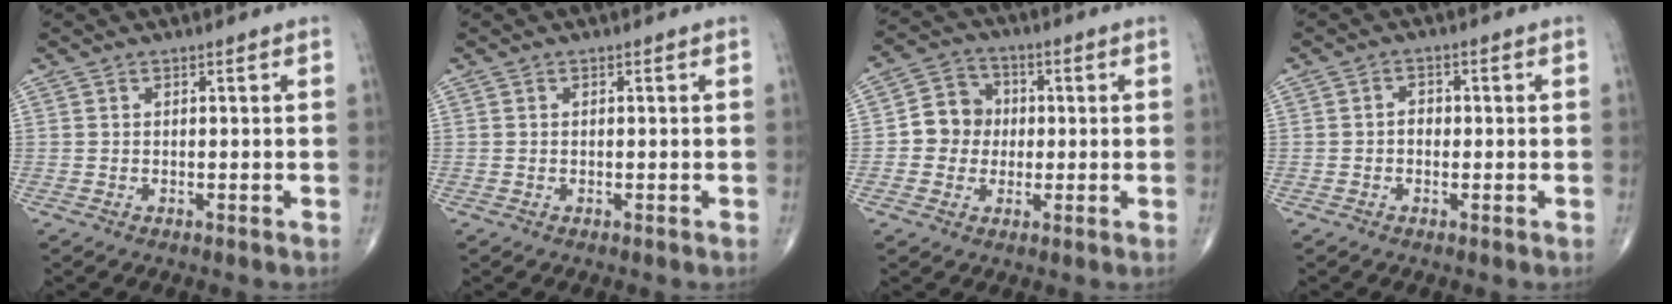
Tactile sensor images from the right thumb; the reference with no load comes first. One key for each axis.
{"total": 0.0}
{"total": 7.6, "fx": -0.2, "fy": 7.0, "fz": 3.0, "tx": -0.015, "ty": 0.017, "tz": -0.016}
{"total": 2.2, "fx": -0.2, "fy": 1.7, "fz": 1.4, "tx": -0.012, "ty": 0.008, "tz": -0.007}